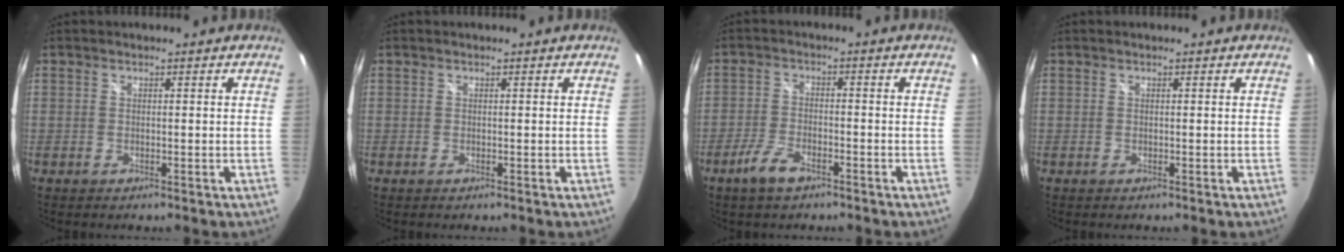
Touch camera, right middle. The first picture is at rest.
{"total": 0.0}
{"total": 4.7, "force": [-3.1, 1.6, 3.2], "torque": [-0.080, -0.006, -0.063]}
{"total": 0.0}